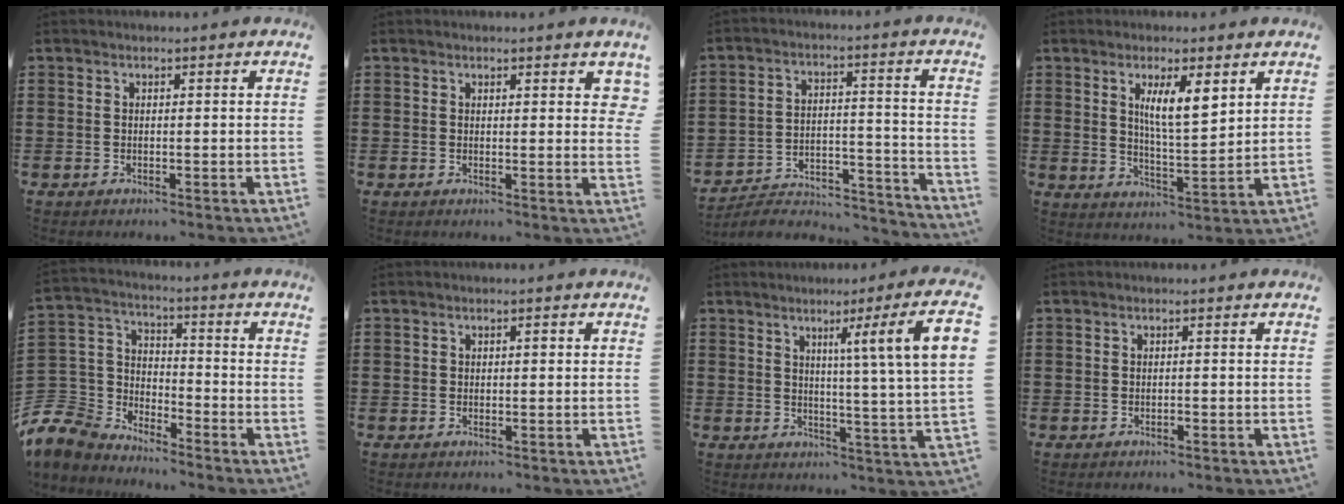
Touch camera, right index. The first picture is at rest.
{"total": 1.3, "force": [1.0, 0.6, 0.7], "torque": [0.000, -0.002, 0.015]}
{"total": 4.6, "force": [-4.3, 1.3, 1.1], "torque": [-0.021, 0.005, -0.089]}
{"total": 6.8, "force": [3.1, 1.6, 5.8], "torque": [-0.115, 0.002, 0.050]}
{"total": 6.6, "force": [-5.0, 4.2, 0.8], "torque": [-0.077, -0.008, -0.113]}
{"total": 0.7, "force": [0.1, 0.4, 0.6], "torque": [-0.012, 0.003, 0.001]}
{"total": 8.6, "force": [3.3, -1.5, 7.8], "torque": [-0.129, -0.013, 0.042]}
{"total": 0.0}